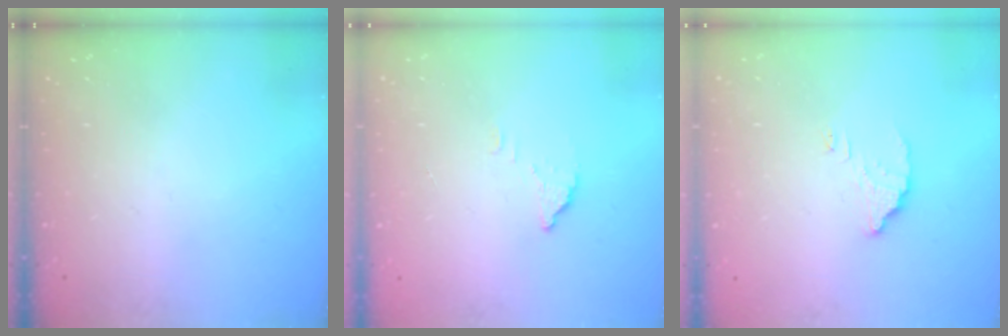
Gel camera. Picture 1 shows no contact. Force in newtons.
{"total": 2.8, "press": 2.8, "slide": 0.1}
{"total": 3.5, "press": 3.4, "slide": 0.4}